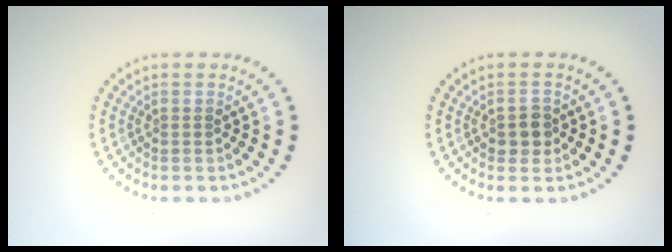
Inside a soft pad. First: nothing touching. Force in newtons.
{"total": 1.7, "press": 1.6, "slide": 0.5}